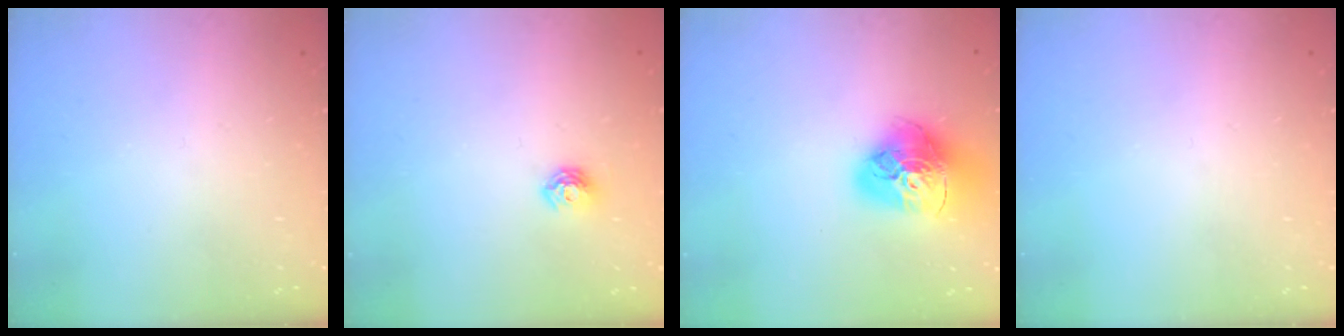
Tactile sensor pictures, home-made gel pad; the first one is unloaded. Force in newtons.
{"total": 5.2, "press": 5.2, "slide": 0.5}
{"total": 18.4, "press": 18.3, "slide": 1.9}
{"total": 0.0}